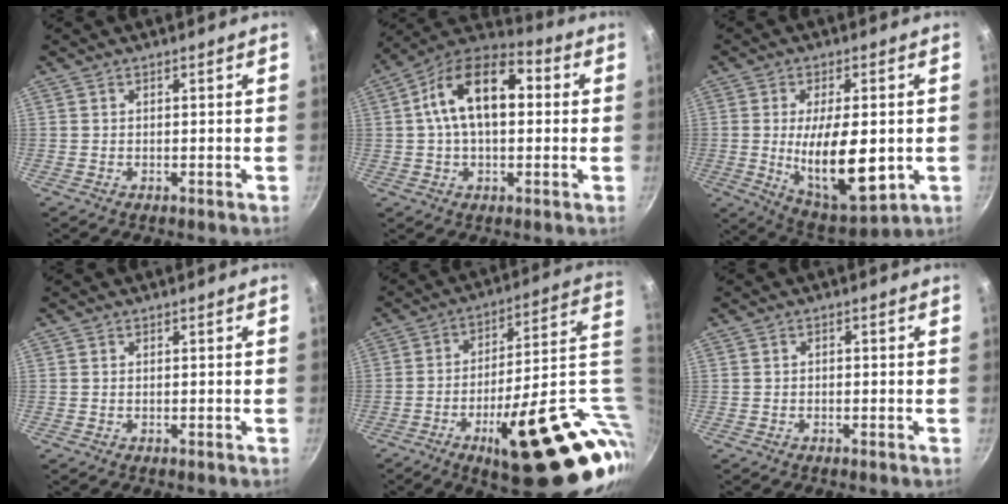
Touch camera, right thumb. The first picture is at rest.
{"total": 16.2, "force": [2.3, 9.4, 13.0], "torque": [-0.195, 0.031, 0.017]}
{"total": 16.2, "force": [-1.6, 6.9, 14.5], "torque": [-0.219, -0.013, -0.012]}
{"total": 0.0}
{"total": 31.1, "force": [-4.5, 10.4, 29.0], "torque": [-0.354, 0.001, -0.049]}
{"total": 0.6, "force": [-0.2, 0.4, 0.4], "torque": [-0.009, 0.007, -0.002]}